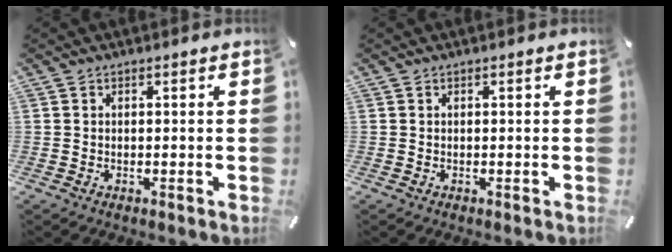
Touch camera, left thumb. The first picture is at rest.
{"total": 0.0}